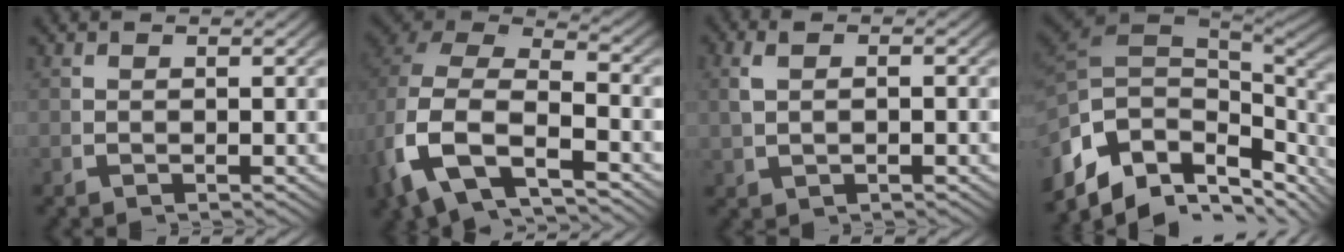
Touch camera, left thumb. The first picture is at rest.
{"total": 11.8, "force": [-0.5, 8.8, 7.9], "torque": [-0.192, -0.026, -0.011]}
{"total": 2.2, "force": [0.6, 1.1, 1.8], "torque": [-0.040, 0.007, 0.013]}
{"total": 15.0, "force": [-3.1, 10.4, 10.4], "torque": [-0.204, -0.052, -0.012]}